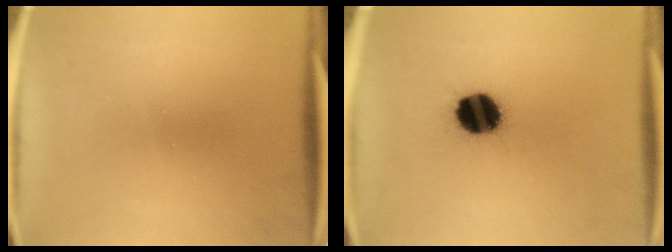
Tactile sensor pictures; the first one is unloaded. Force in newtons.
{"total": 12.0}